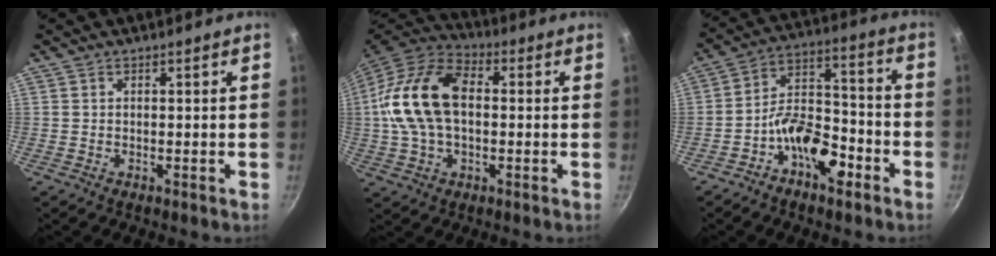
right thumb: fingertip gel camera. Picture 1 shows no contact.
{"total": 18.7, "force": [1.0, 11.8, 14.4], "torque": [-0.266, 0.032, 0.006]}
{"total": 11.8, "force": [-6.2, 5.9, 8.2], "torque": [-0.114, 0.067, -0.110]}